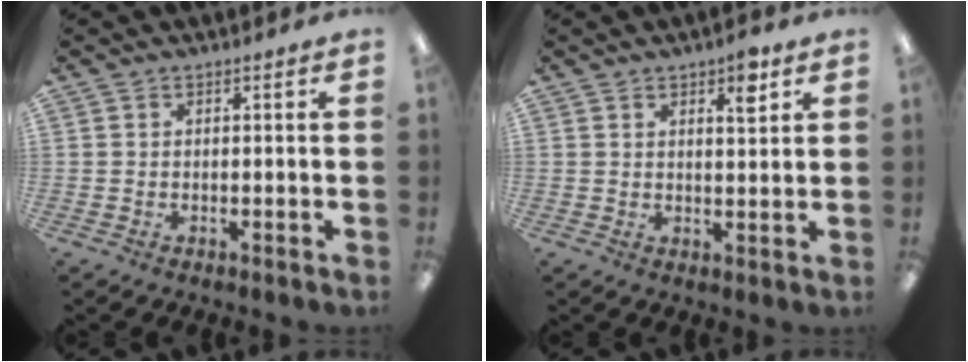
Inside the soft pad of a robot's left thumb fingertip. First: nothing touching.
{"total": 5.1, "force": [3.1, 1.8, 3.7], "torque": [-0.039, -0.012, 0.046]}